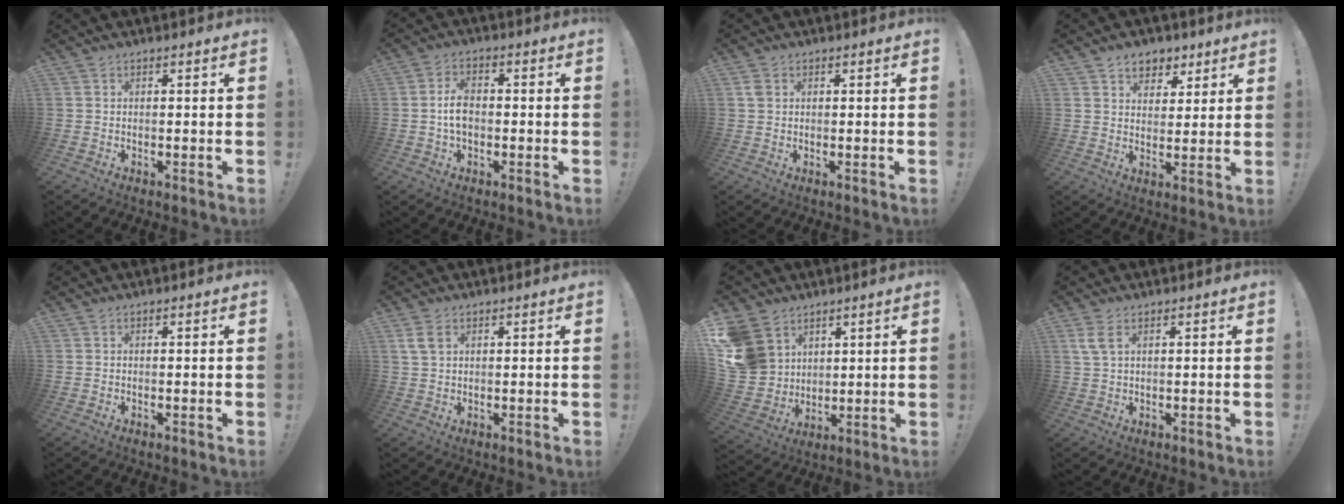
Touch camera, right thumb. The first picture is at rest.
{"total": 5.8, "force": [-0.8, 3.6, 4.5], "torque": [-0.074, 0.010, -0.014]}
{"total": 2.0, "force": [0.8, 1.4, 1.1], "torque": [-0.014, 0.001, 0.015]}
{"total": 7.4, "force": [4.7, 5.5, 1.6], "torque": [-0.012, -0.031, 0.090]}
{"total": 0.0}
{"total": 4.1, "force": [1.8, 2.3, 2.9], "torque": [-0.050, 0.000, 0.035]}
{"total": 11.9, "force": [5.6, 9.8, 3.9], "torque": [-0.085, -0.030, 0.121]}
{"total": 3.8, "force": [1.7, 1.2, 3.1], "torque": [-0.055, -0.002, 0.031]}